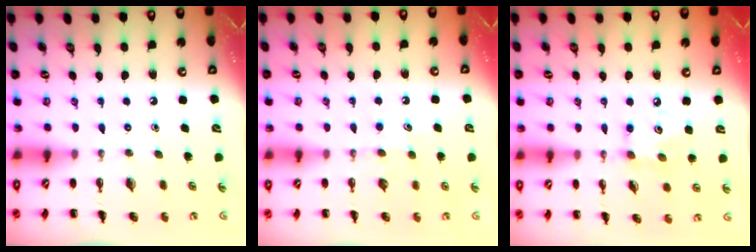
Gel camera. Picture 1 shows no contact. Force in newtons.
{"total": 3.9, "press": 3.6, "slide": 1.3}
{"total": 5.4, "press": 5.4, "slide": 0.6}